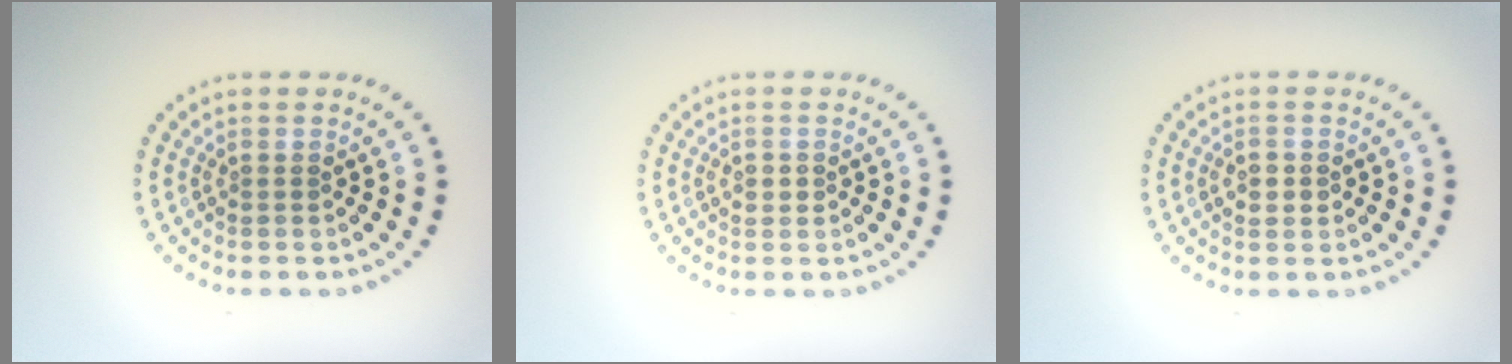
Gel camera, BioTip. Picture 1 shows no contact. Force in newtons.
{"total": 1.0, "press": 1.0, "slide": 0.3}
{"total": 1.3, "press": 1.2, "slide": 0.2}